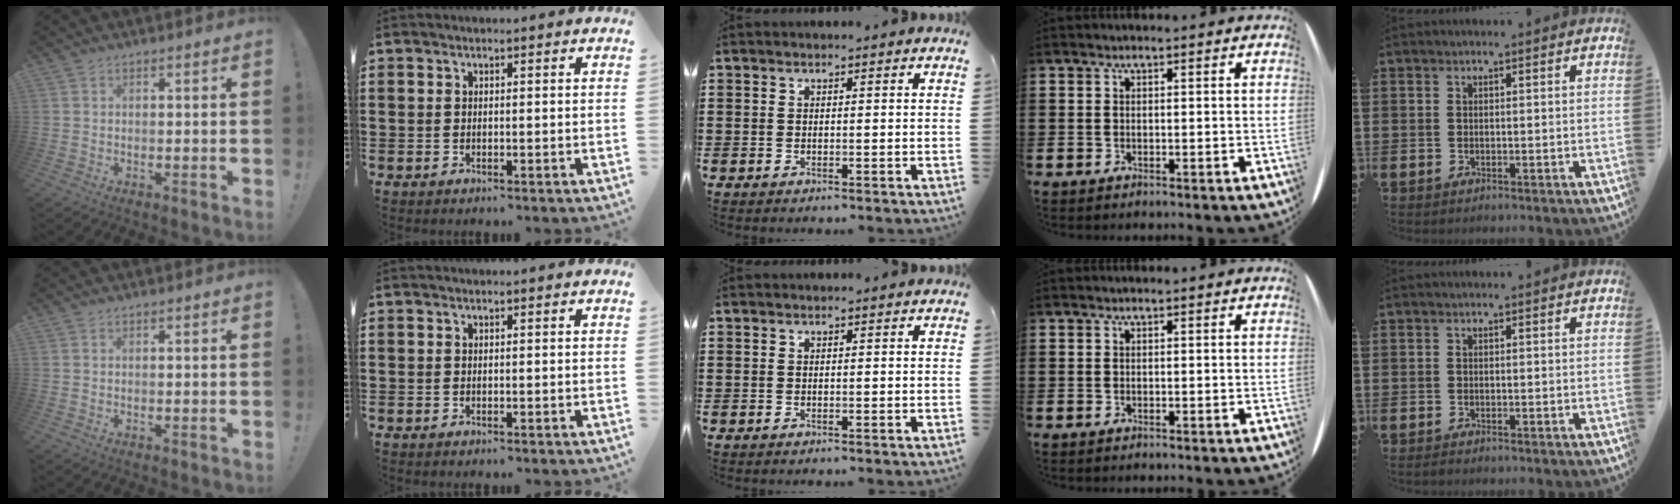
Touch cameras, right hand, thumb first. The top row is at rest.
{}